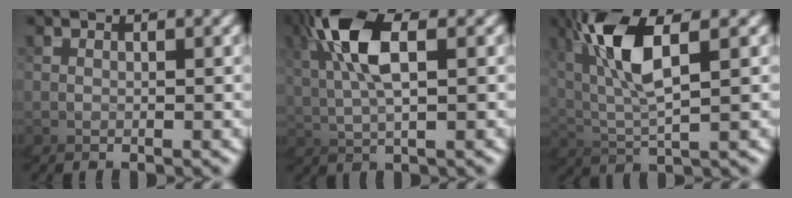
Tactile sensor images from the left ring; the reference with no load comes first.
{"total": 5.4, "force": [2.0, 1.6, 4.8], "torque": [-0.144, 0.009, 0.033]}
{"total": 7.1, "force": [3.8, 2.1, 5.7], "torque": [-0.171, 0.029, 0.057]}